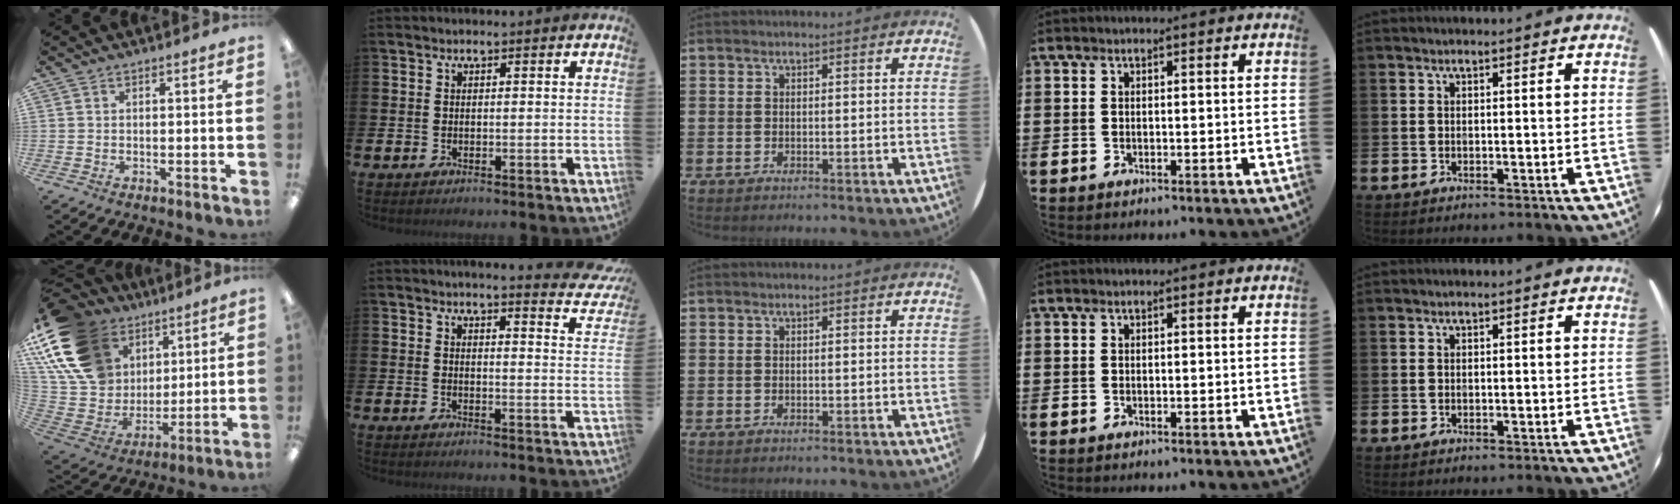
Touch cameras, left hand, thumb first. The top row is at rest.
{"thumb": {"total": 22.6, "force": [11.8, 15.9, 10.9], "torque": [-0.244, -0.053, 0.233]}, "index": {"total": 3.7, "force": [3.6, -0.1, 0.7], "torque": [-0.009, -0.034, 0.056]}}